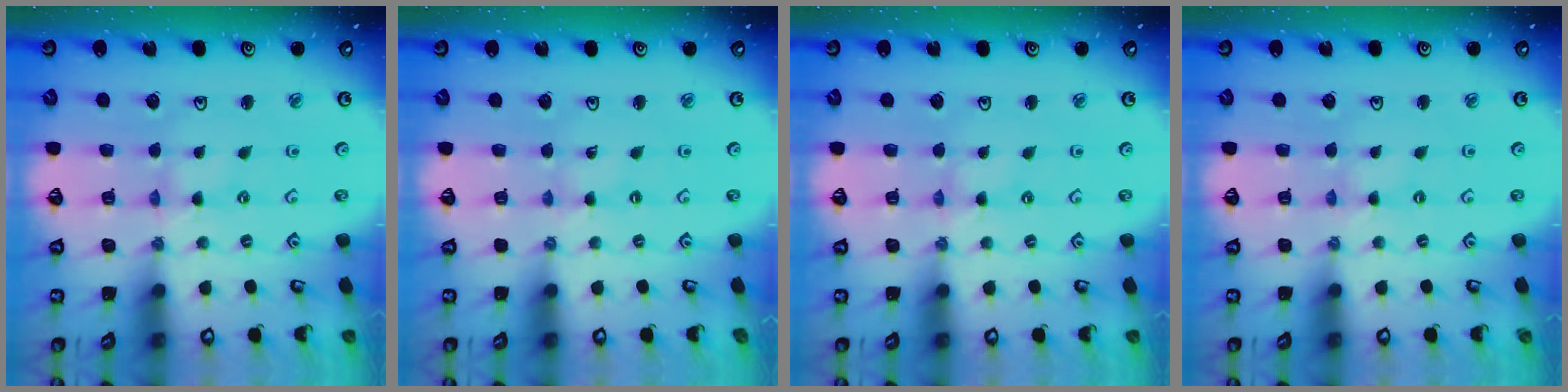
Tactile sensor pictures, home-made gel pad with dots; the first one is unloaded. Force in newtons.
{"total": 0.0}
{"total": 0.8, "press": 0.8, "slide": 0.2}
{"total": 1.0, "press": 1.0, "slide": 0.0}